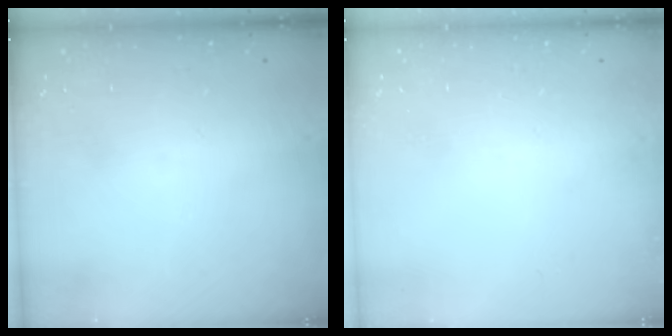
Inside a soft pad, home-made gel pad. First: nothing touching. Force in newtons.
{"total": 0.0}